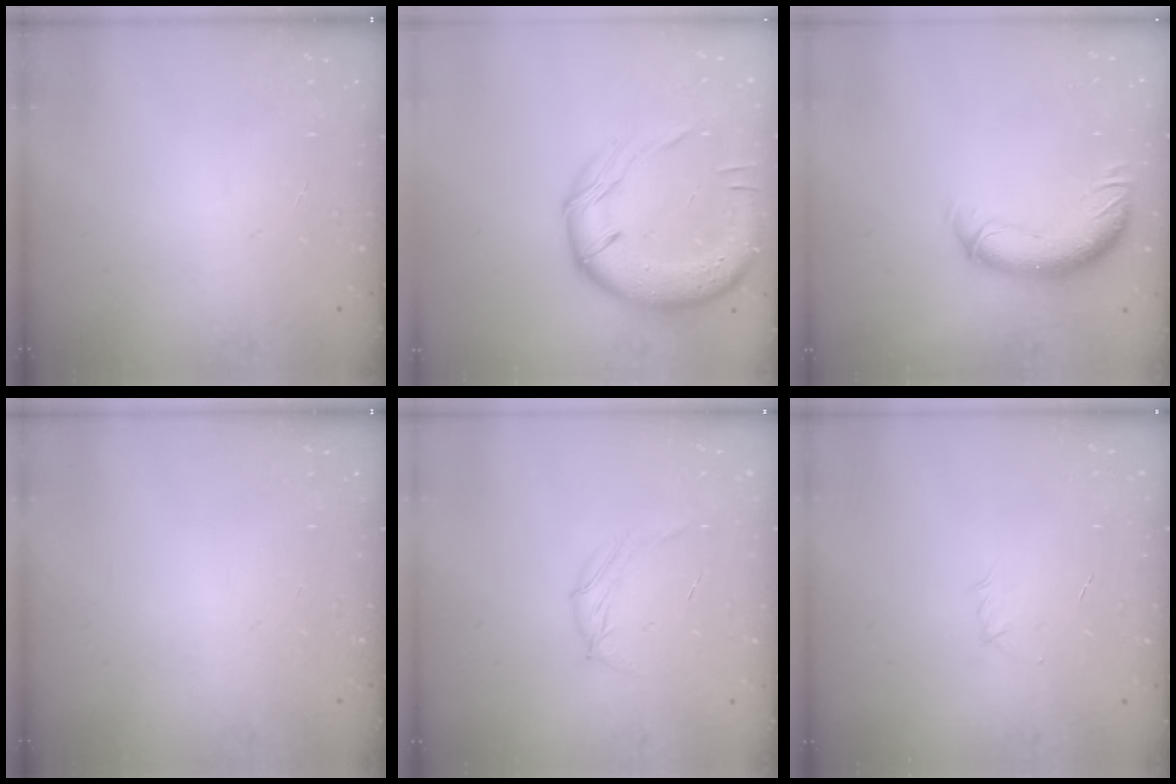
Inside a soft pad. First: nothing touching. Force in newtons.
{"total": 16.5, "press": 16.2, "slide": 2.9}
{"total": 11.5, "press": 11.2, "slide": 2.6}
{"total": 0.0}
{"total": 5.2, "press": 5.1, "slide": 1.0}
{"total": 2.9, "press": 2.8, "slide": 0.8}